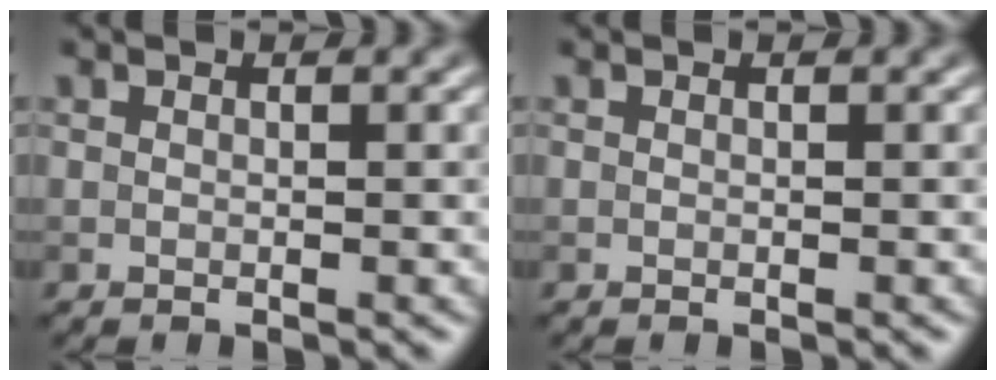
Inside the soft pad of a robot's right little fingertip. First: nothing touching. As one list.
[{"total": 0.0}]